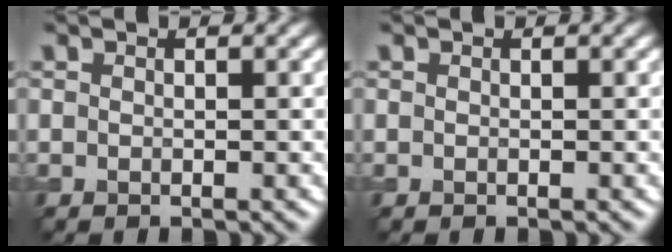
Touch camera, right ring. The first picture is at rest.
{"total": 0.0}